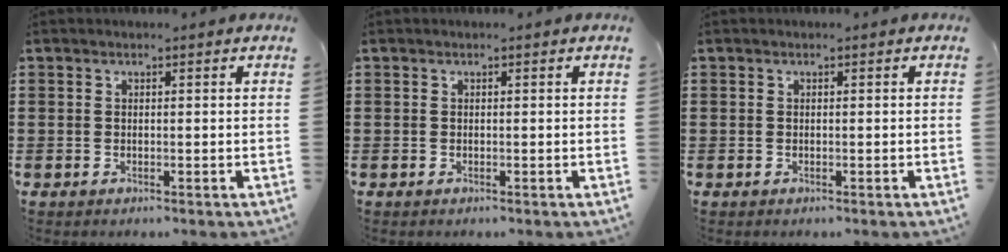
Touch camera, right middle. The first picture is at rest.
{"total": 0.0}
{"total": 0.0}